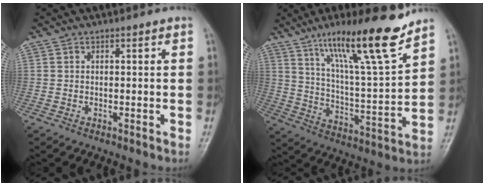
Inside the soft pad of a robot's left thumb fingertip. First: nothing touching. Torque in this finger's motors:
{"motor_torque": [0.39, 0.65, 1.51, -1.26, 0.17]}